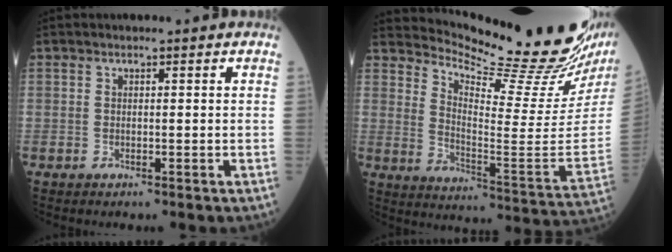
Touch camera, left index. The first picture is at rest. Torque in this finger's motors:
{"motor_torque": [0.80, -1.34, 0.15, -0.01]}